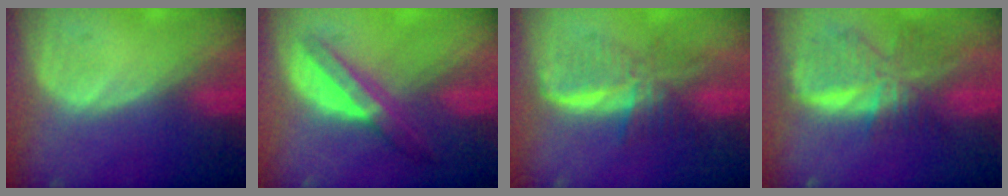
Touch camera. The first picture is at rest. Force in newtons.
{"total": 6.4, "press": 5.6, "slide": 3.2}
{"total": 6.1, "press": 6.1, "slide": 0.1}
{"total": 8.9, "press": 7.8, "slide": 4.4}